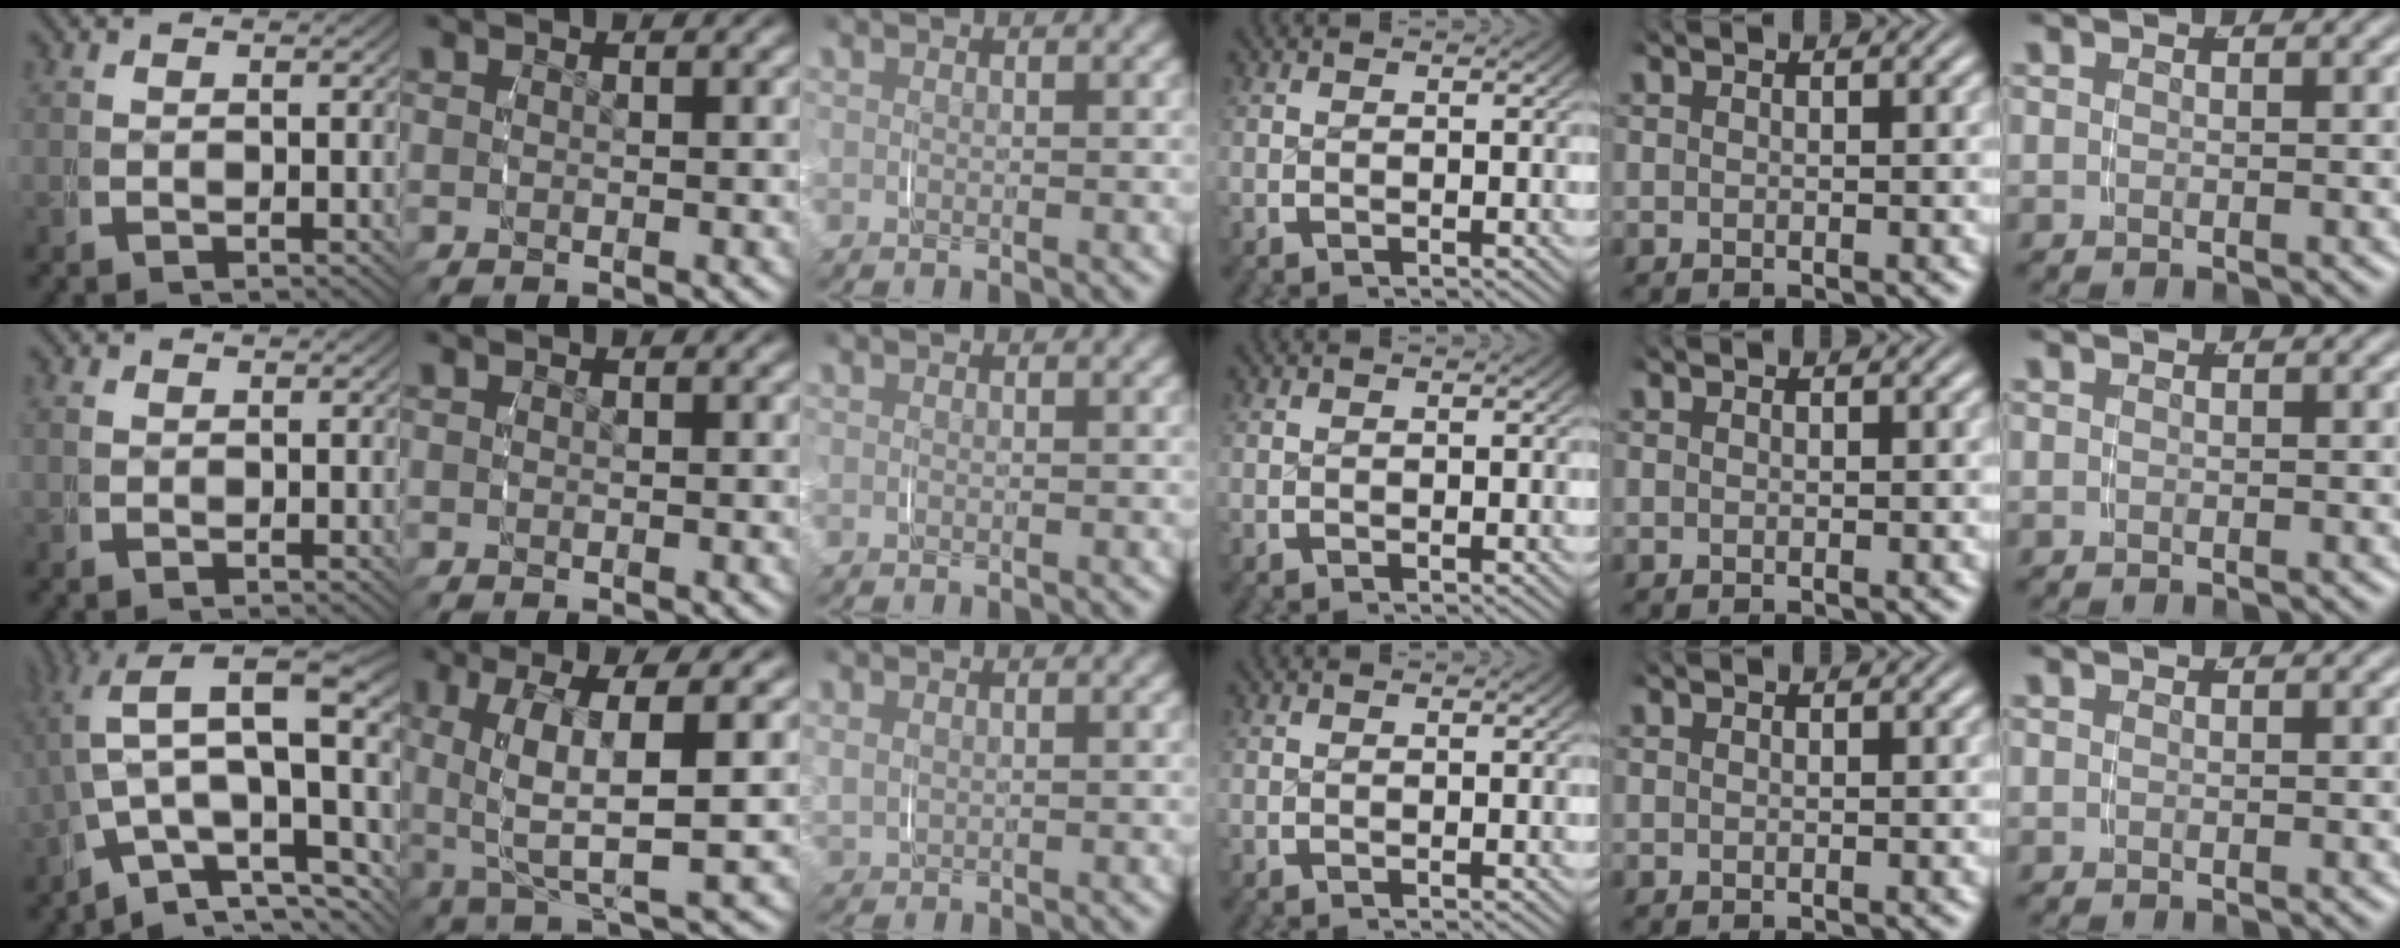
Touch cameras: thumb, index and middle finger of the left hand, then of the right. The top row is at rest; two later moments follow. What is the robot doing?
{"motion": "grasp_and_lifting", "object": "shirt"}